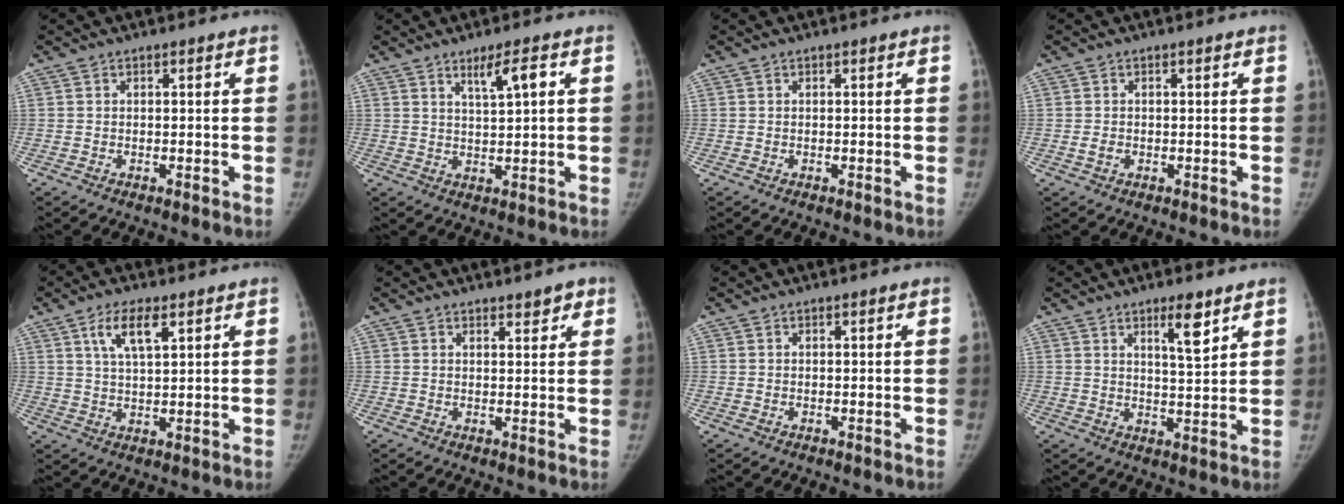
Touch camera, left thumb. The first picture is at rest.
{"total": 4.4, "force": [2.0, 0.4, 3.9], "torque": [-0.069, -0.010, 0.038]}
{"total": 0.0}
{"total": 1.3, "force": [-0.2, 1.0, 0.8], "torque": [-0.012, 0.001, -0.004]}
{"total": 6.5, "force": [3.2, 2.3, 5.1], "torque": [-0.090, -0.009, 0.062]}
{"total": 2.4, "force": [1.8, 1.0, 1.2], "torque": [-0.003, -0.010, 0.024]}
{"total": 0.0}
{"total": 6.0, "force": [3.7, 1.1, 4.5], "torque": [-0.065, -0.030, 0.062]}